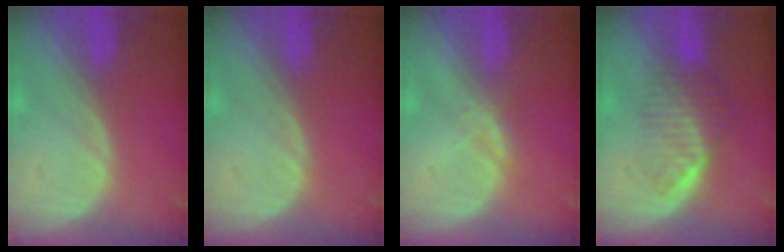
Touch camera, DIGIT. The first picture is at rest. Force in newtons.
{"total": 0.0}
{"total": 1.3, "press": 1.3, "slide": 0.1}
{"total": 6.4, "press": 5.8, "slide": 2.7}